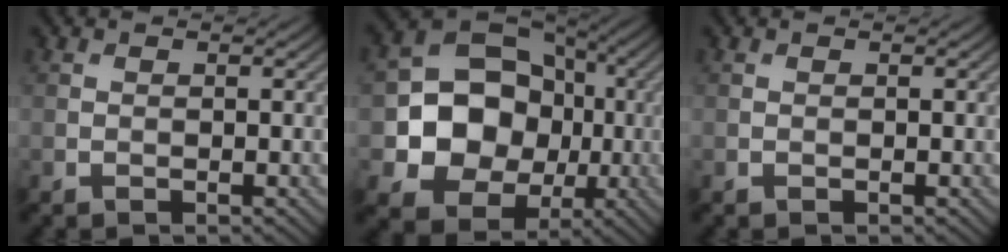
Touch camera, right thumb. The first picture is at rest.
{"total": 12.3, "force": [-1.3, 10.3, 6.6], "torque": [-0.118, 0.000, -0.033]}
{"total": 0.0}